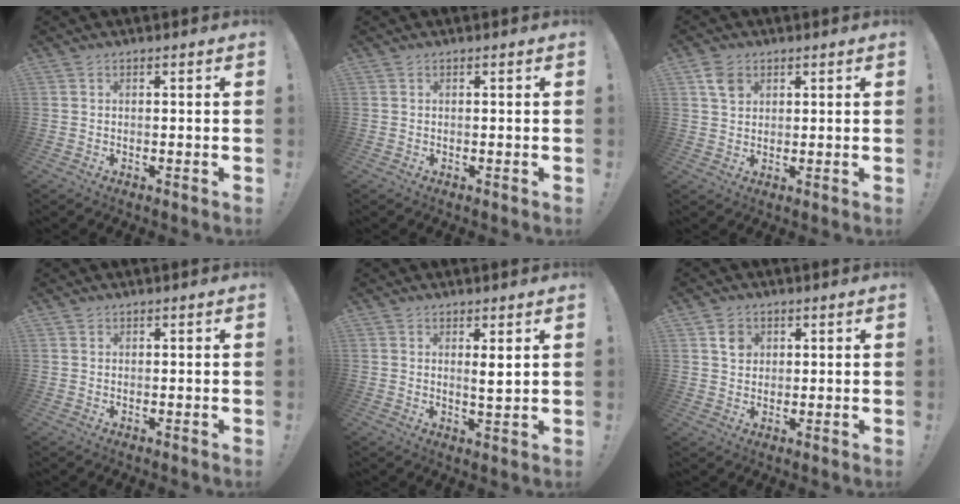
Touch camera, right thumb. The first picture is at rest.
{"total": 0.0}
{"total": 4.5, "force": [2.3, 3.4, 1.7], "torque": [-0.023, -0.004, 0.045]}
{"total": 0.7, "force": [0.5, 0.5, 0.0], "torque": [0.006, -0.004, 0.010]}
{"total": 3.2, "force": [1.6, 0.2, 2.8], "torque": [-0.038, -0.017, 0.021]}
{"total": 4.4, "force": [1.8, 3.9, 0.6], "torque": [0.010, -0.009, 0.029]}